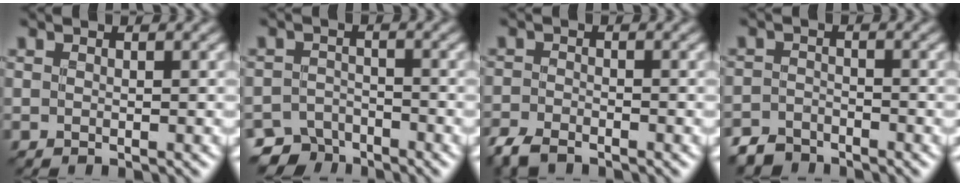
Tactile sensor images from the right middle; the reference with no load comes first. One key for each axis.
{"total": 4.4, "fx": -3.8, "fy": 2.2, "fz": 0.7, "tx": -0.002, "ty": -0.010, "tz": -0.066}
{"total": 3.1, "fx": -2.5, "fy": 1.1, "fz": 1.3, "tx": -0.026, "ty": -0.007, "tz": -0.059}
{"total": 2.9, "fx": -2.6, "fy": 1.2, "fz": 0.4, "tx": -0.005, "ty": -0.001, "tz": -0.057}